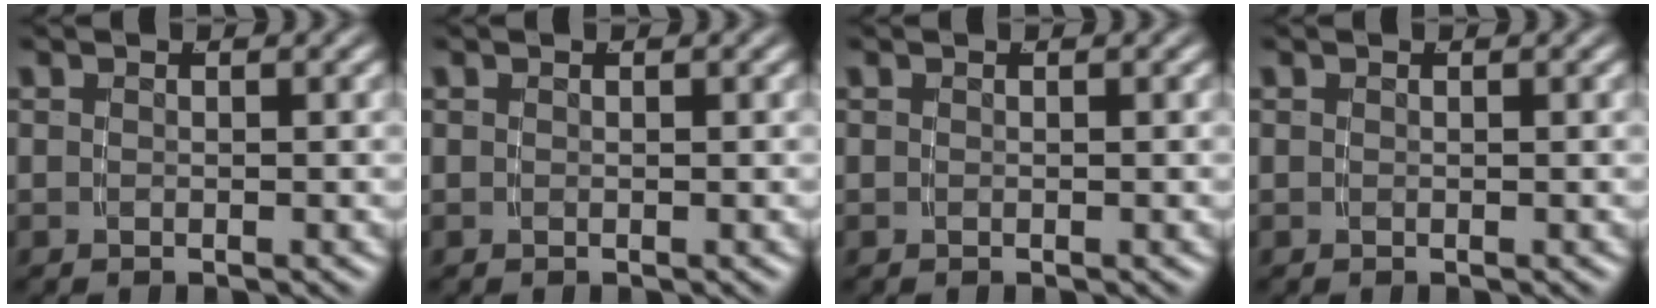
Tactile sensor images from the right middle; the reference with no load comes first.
{"total": 0.0}
{"total": 0.0}
{"total": 0.0}